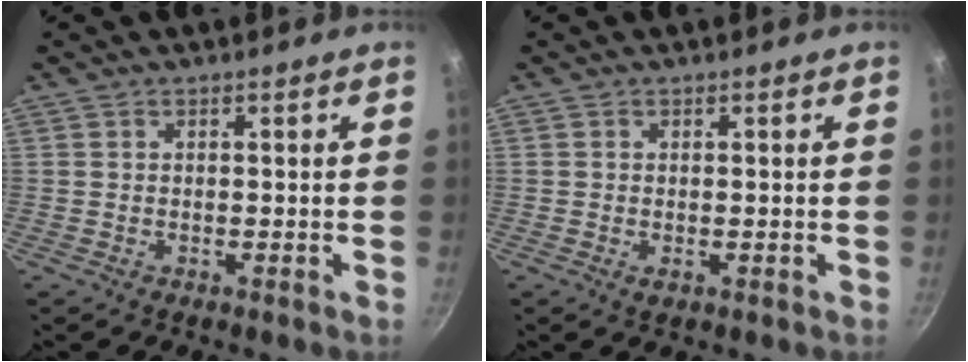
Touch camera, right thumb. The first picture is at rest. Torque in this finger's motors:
{"motor_torque": [-0.17, 0.11, -0.05, 0.00, 0.03]}